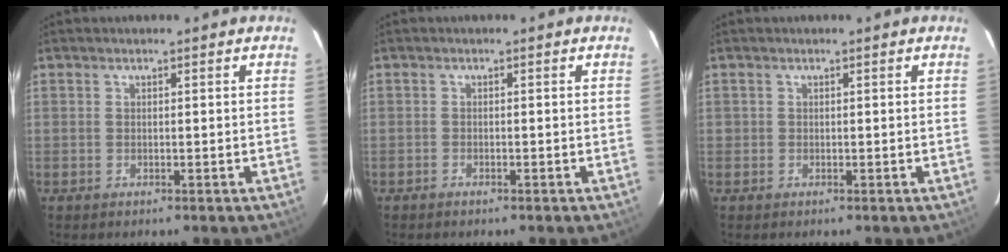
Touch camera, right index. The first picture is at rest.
{"total": 0.8, "force": [-0.8, 0.3, 0.2], "torque": [-0.009, 0.001, -0.015]}
{"total": 0.5, "force": [-0.1, 0.5, 0.0], "torque": [0.001, -0.001, -0.004]}